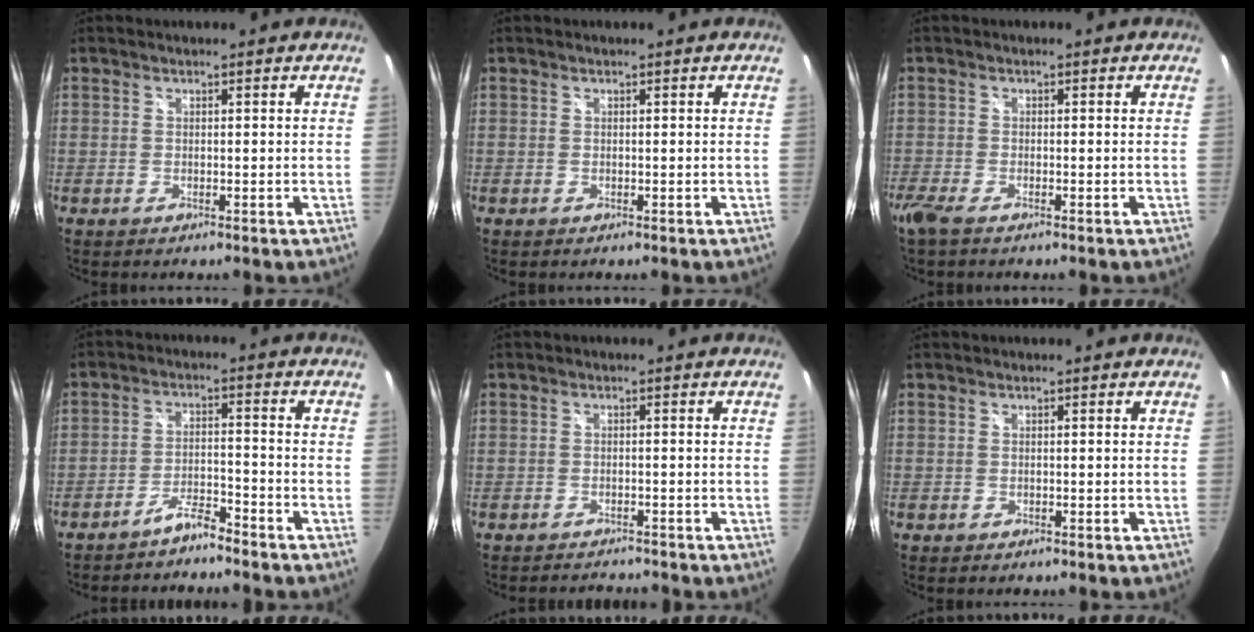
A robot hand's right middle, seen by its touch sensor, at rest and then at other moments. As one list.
[{"total": 0.0}, {"total": 2.9, "force": [-2.1, 0.4, 1.9], "torque": [-0.046, -0.010, -0.045]}, {"total": 4.3, "force": [-4.0, 0.4, 1.5], "torque": [-0.043, 0.009, -0.071]}, {"total": 3.7, "force": [-3.5, 0.7, 0.7], "torque": [-0.021, -0.007, -0.054]}, {"total": 0.0}]